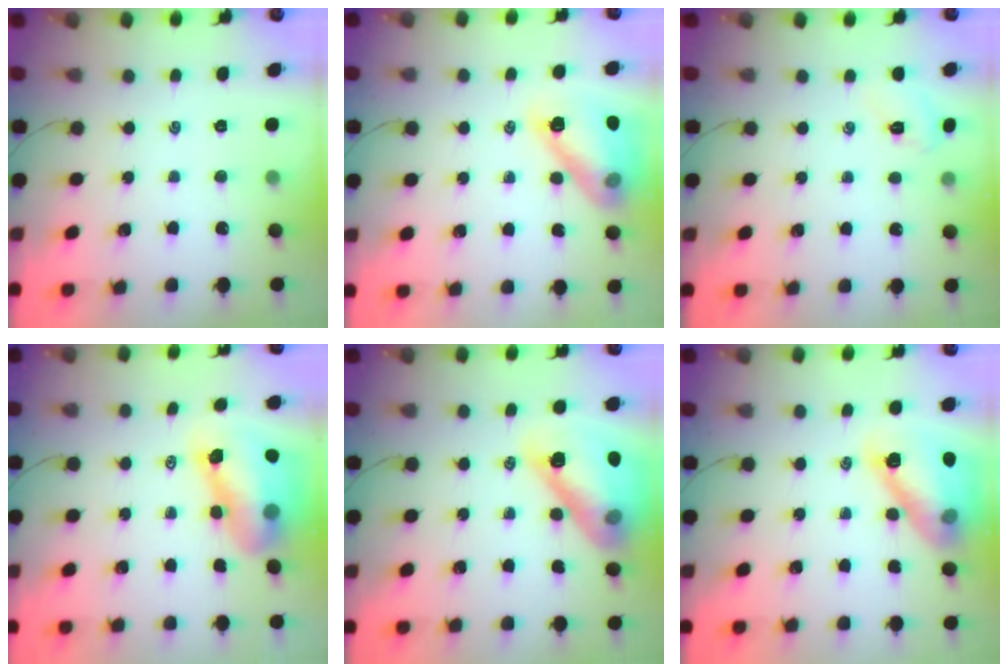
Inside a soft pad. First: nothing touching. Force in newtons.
{"total": 15.7, "press": 15.6, "slide": 1.4}
{"total": 3.4, "press": 3.3, "slide": 1.0}
{"total": 12.5, "press": 12.0, "slide": 3.6}
{"total": 20.2, "press": 20.1, "slide": 2.2}
{"total": 15.3, "press": 15.2, "slide": 1.8}